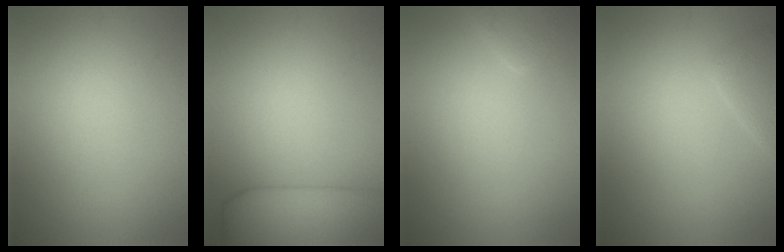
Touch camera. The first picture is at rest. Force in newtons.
{"total": 7.7, "press": 7.7, "slide": 0.7}
{"total": 1.5, "press": 1.5, "slide": 0.1}
{"total": 1.6, "press": 1.6, "slide": 0.1}